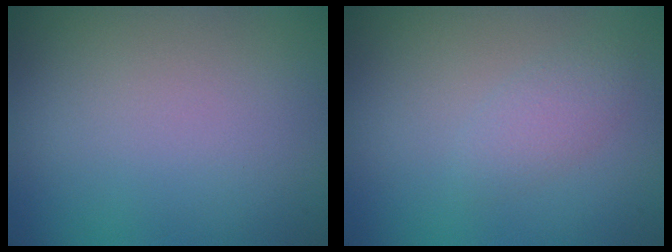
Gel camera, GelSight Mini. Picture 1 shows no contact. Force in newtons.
{"total": 1.8, "press": 1.8, "slide": 0.1}